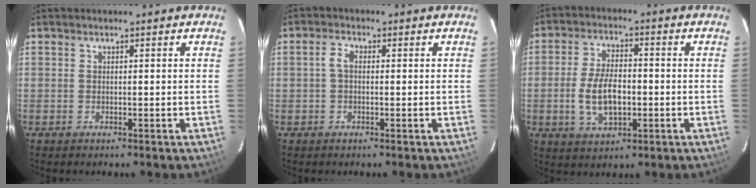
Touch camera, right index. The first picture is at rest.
{"total": 2.2, "force": [0.1, 1.4, 1.7], "torque": [-0.035, 0.009, -0.001]}
{"total": 9.1, "force": [-1.8, 4.7, 7.7], "torque": [-0.156, 0.000, -0.027]}